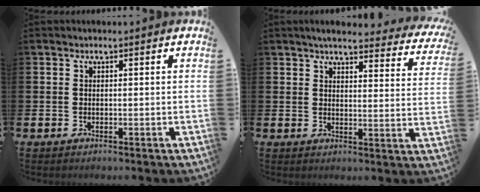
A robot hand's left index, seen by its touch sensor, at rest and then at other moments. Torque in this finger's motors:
{"motor_torque": [0.98, -1.16, 0.13, 0.05]}